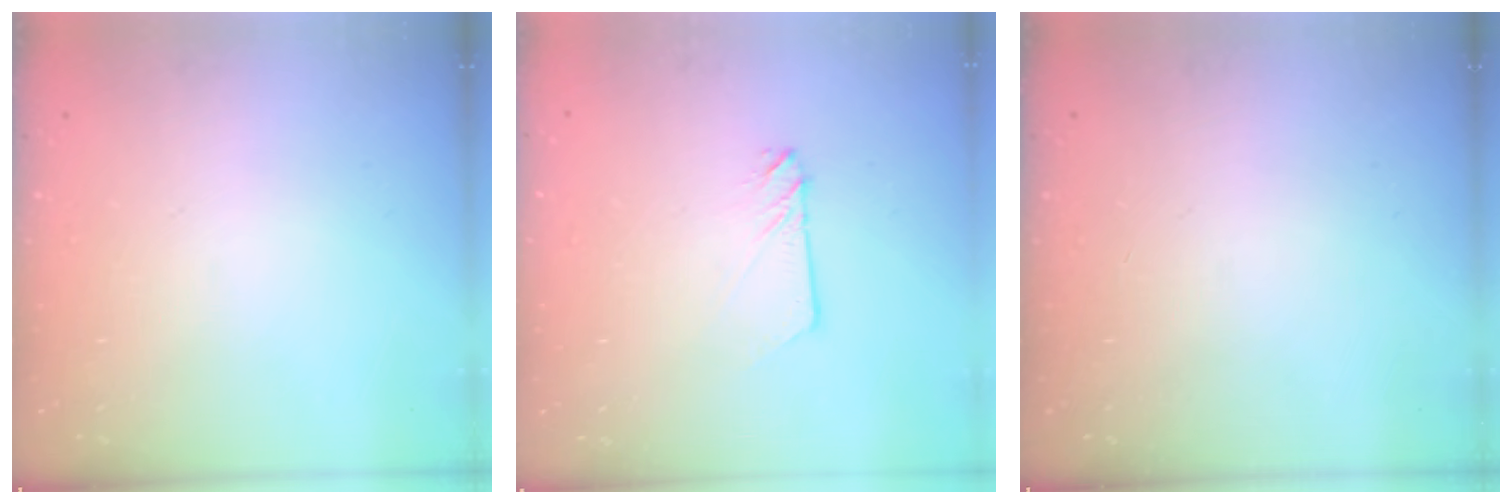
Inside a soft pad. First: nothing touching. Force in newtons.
{"total": 2.4, "press": 2.4, "slide": 0.2}
{"total": 0.0}